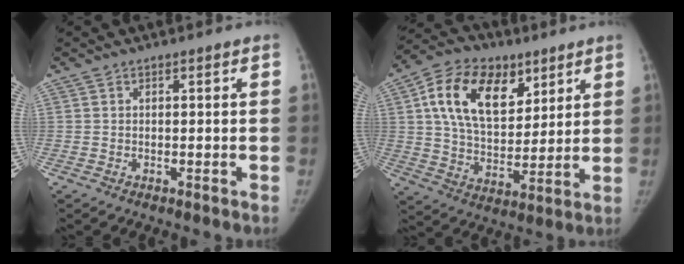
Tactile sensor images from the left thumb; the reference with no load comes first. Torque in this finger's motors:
{"motor_torque": [0.71, 0.80, 1.75, -1.02, 0.10]}